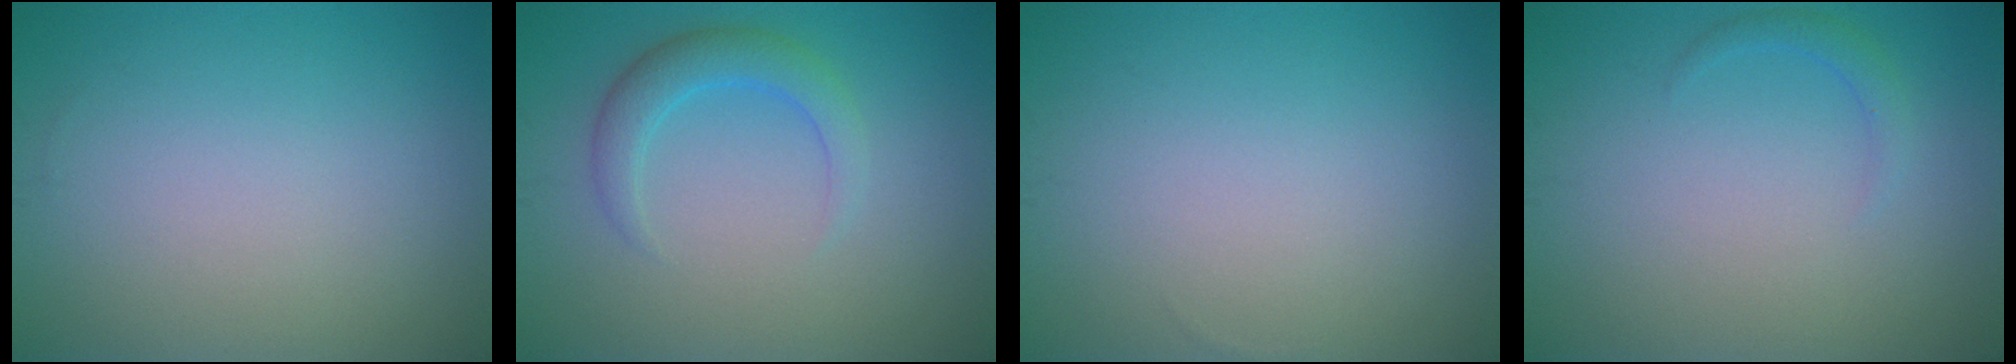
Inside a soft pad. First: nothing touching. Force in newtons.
{"total": 2.8, "press": 2.8, "slide": 0.2}
{"total": 0.0}
{"total": 1.1, "press": 1.1, "slide": 0.1}